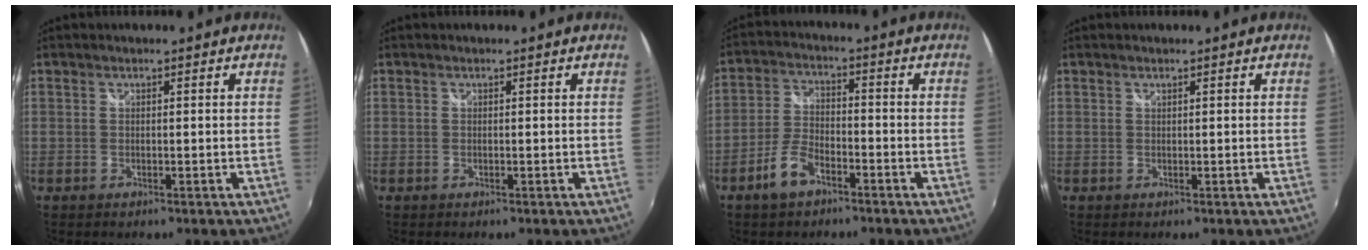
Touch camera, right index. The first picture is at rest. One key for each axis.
{"total": 0.0}
{"total": 6.7, "fx": -4.4, "fy": 2.9, "fz": 4.2, "tx": -0.095, "ty": 0.007, "tz": -0.081}
{"total": 0.0}